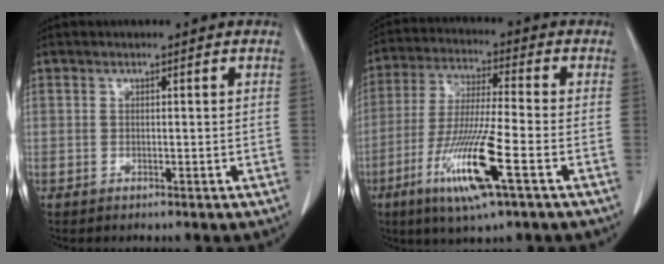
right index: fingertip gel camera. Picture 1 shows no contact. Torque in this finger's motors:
{"motor_torque": [1.74, -0.40, 0.93, 0.14]}